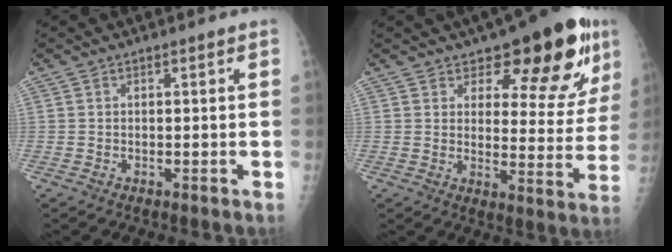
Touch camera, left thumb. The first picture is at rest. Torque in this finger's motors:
{"motor_torque": [0.61, 0.46, 0.10, -0.25, 0.14]}